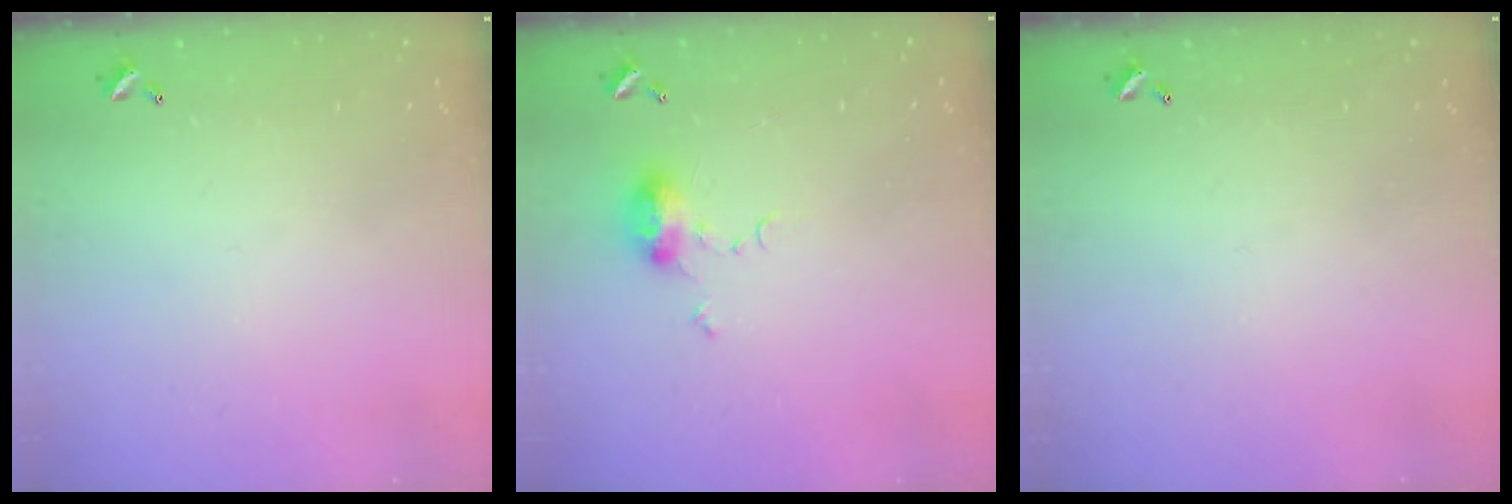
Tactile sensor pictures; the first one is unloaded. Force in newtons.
{"total": 6.2, "press": 6.2, "slide": 0.7}
{"total": 0.0}